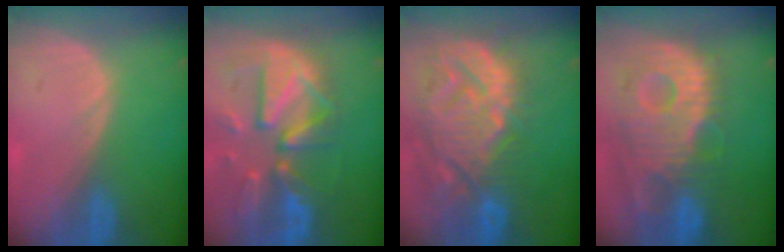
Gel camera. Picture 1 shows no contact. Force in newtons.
{"total": 12.3, "press": 10.6, "slide": 6.1}
{"total": 14.4, "press": 12.4, "slide": 7.4}
{"total": 13.2, "press": 11.5, "slide": 6.5}